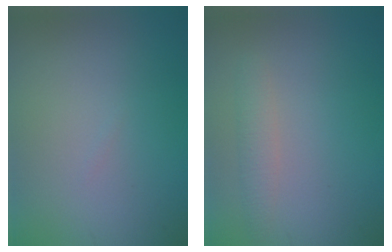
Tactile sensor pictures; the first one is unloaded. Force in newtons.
{"total": 1.6, "press": 1.6, "slide": 0.0}